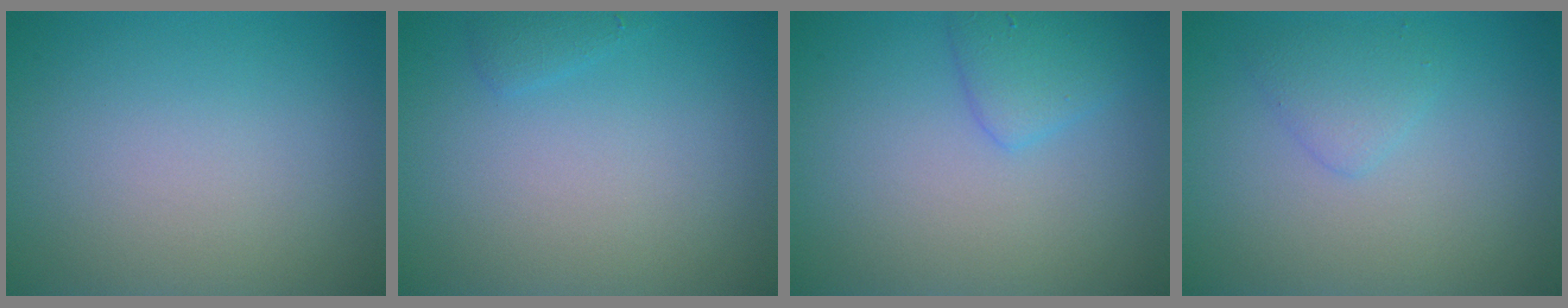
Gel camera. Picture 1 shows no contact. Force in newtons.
{"total": 0.8, "press": 0.8, "slide": 0.1}
{"total": 2.2, "press": 2.2, "slide": 0.1}
{"total": 1.7, "press": 1.7, "slide": 0.2}